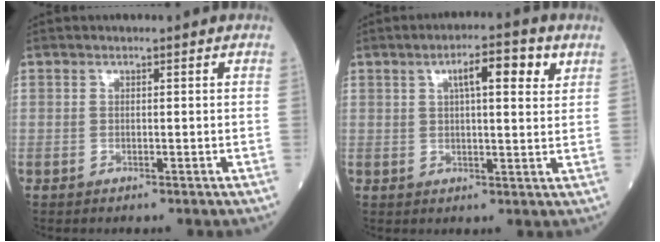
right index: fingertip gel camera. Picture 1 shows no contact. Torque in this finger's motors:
{"motor_torque": [0.70, 0.35, 0.11, 0.07]}